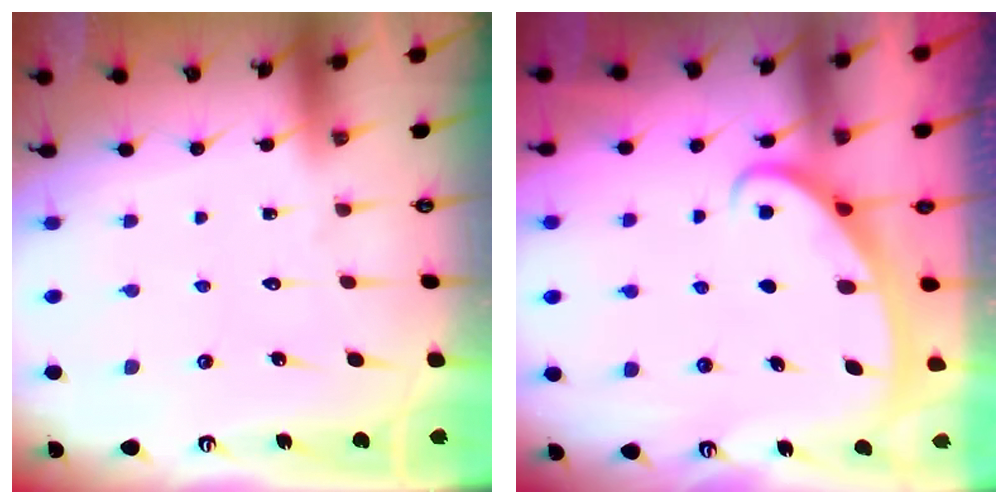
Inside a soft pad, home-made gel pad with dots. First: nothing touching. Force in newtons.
{"total": 2.7, "press": 2.7, "slide": 0.3}